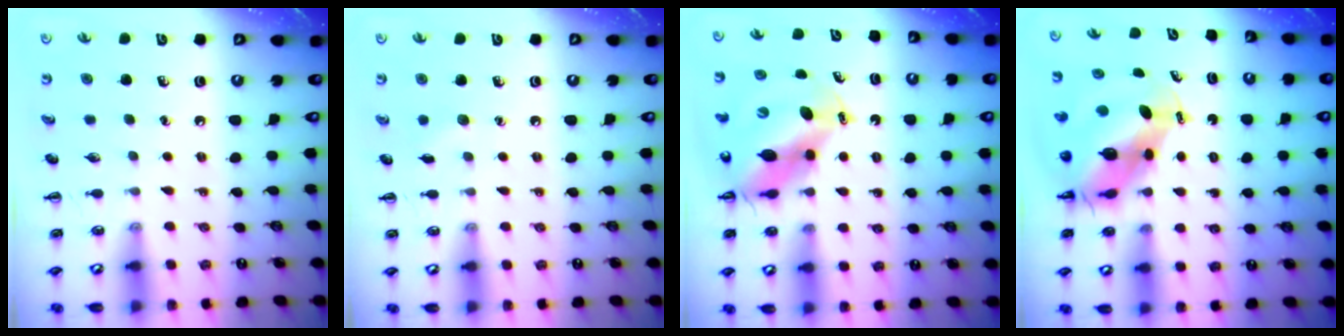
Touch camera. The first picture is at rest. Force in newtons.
{"total": 3.9, "press": 3.7, "slide": 1.1}
{"total": 11.8, "press": 11.3, "slide": 3.2}
{"total": 8.5, "press": 8.1, "slide": 2.4}